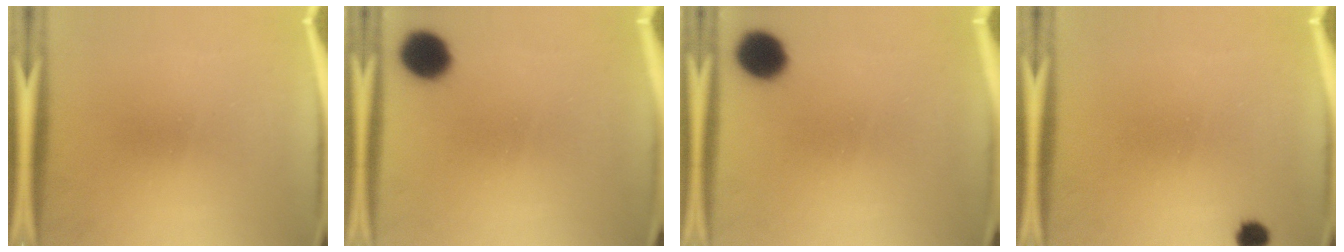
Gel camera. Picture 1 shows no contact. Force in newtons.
{"total": 9.3}
{"total": 9.3}
{"total": 2.3}